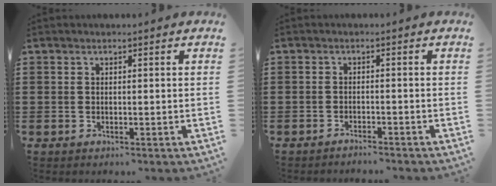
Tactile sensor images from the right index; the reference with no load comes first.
{"total": 1.4, "force": [-1.4, -0.1, 0.2], "torque": [-0.007, 0.003, -0.029]}